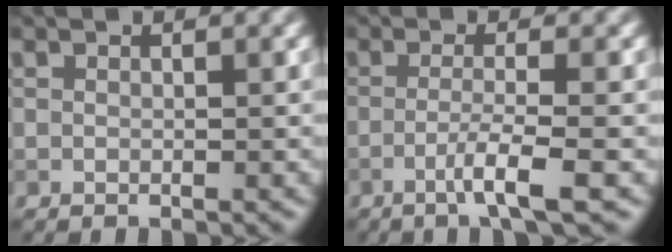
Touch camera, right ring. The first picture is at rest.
{"total": 3.4, "force": [-1.5, 0.2, 3.0], "torque": [-0.052, 0.001, -0.040]}